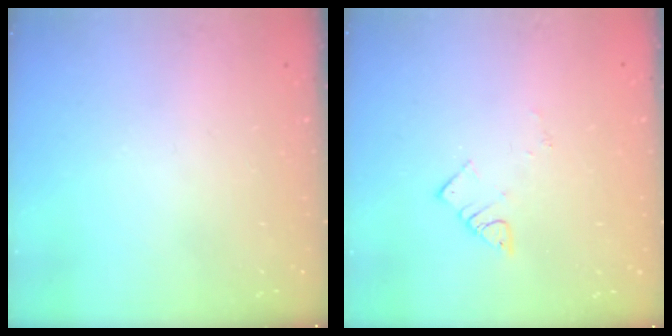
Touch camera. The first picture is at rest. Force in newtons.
{"total": 3.6, "press": 3.6, "slide": 0.3}